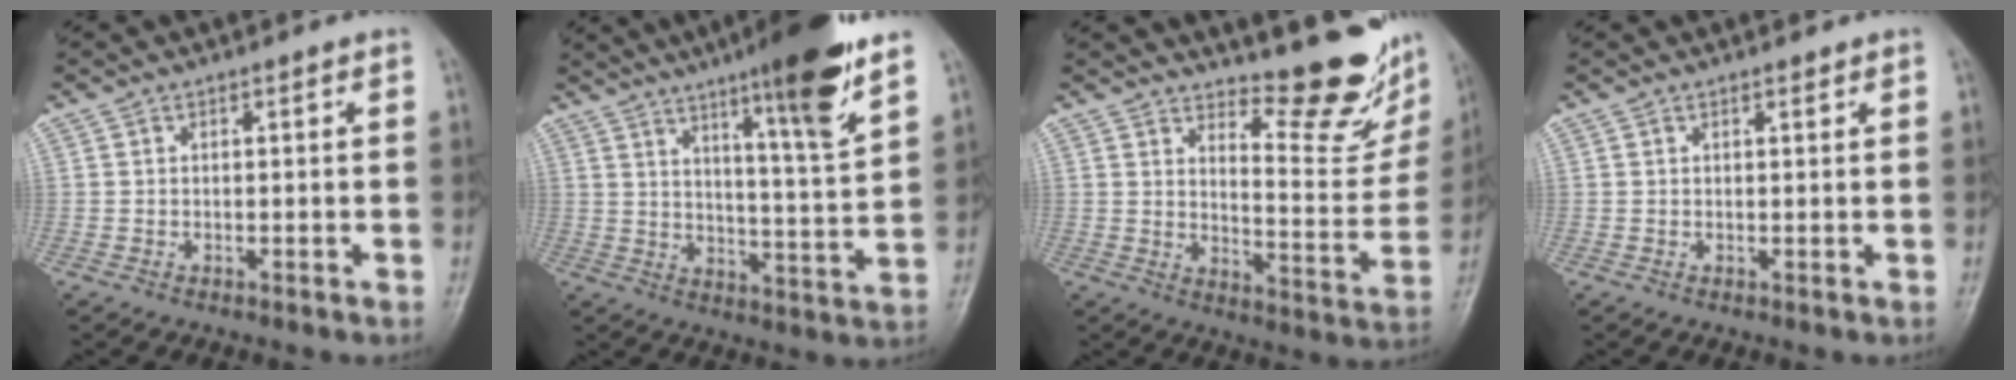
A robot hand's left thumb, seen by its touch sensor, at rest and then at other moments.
{"total": 15.3, "force": [9.6, 1.3, 11.8], "torque": [-0.169, -0.057, 0.148]}
{"total": 14.6, "force": [11.9, 3.9, 7.4], "torque": [-0.065, -0.112, 0.161]}
{"total": 0.7, "force": [0.6, 0.2, 0.2], "torque": [-0.006, -0.006, 0.010]}